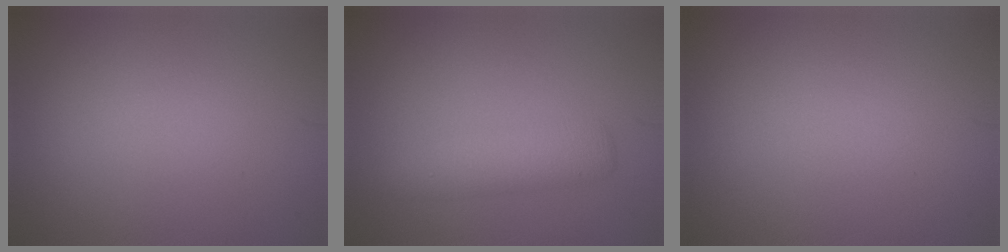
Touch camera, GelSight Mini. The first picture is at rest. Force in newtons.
{"total": 2.8, "press": 2.7, "slide": 0.2}
{"total": 0.0}